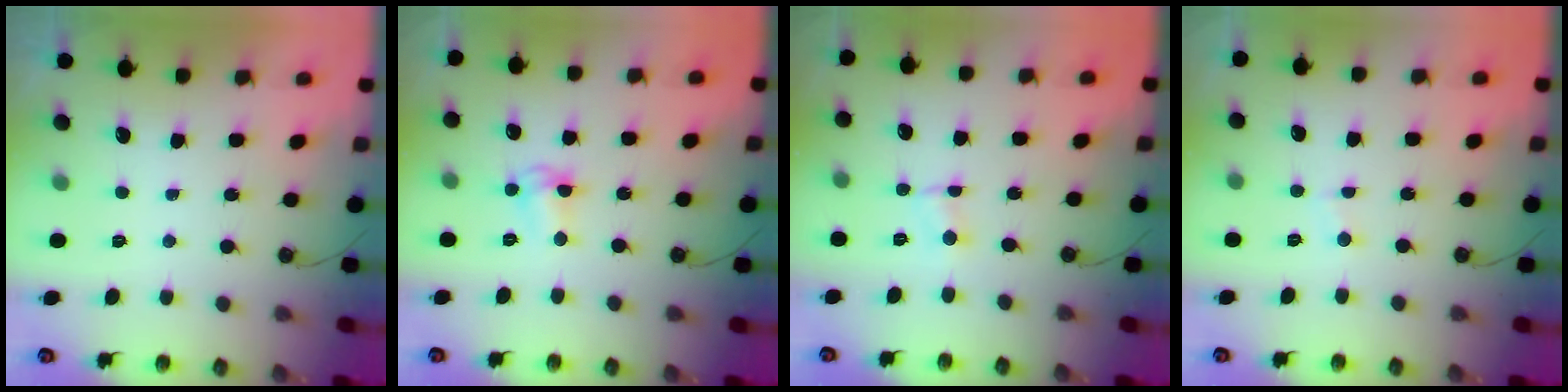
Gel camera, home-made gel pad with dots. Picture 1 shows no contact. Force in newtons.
{"total": 5.5, "press": 5.5, "slide": 0.3}
{"total": 2.3, "press": 2.2, "slide": 0.5}
{"total": 1.7, "press": 1.6, "slide": 0.6}